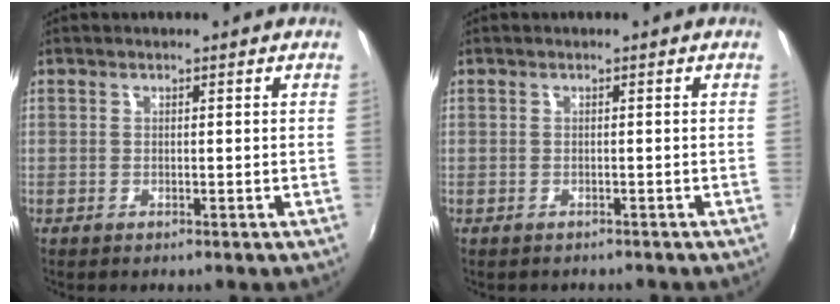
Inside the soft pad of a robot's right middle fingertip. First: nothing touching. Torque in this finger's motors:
{"motor_torque": [0.00, 0.00, -0.02, 0.01]}